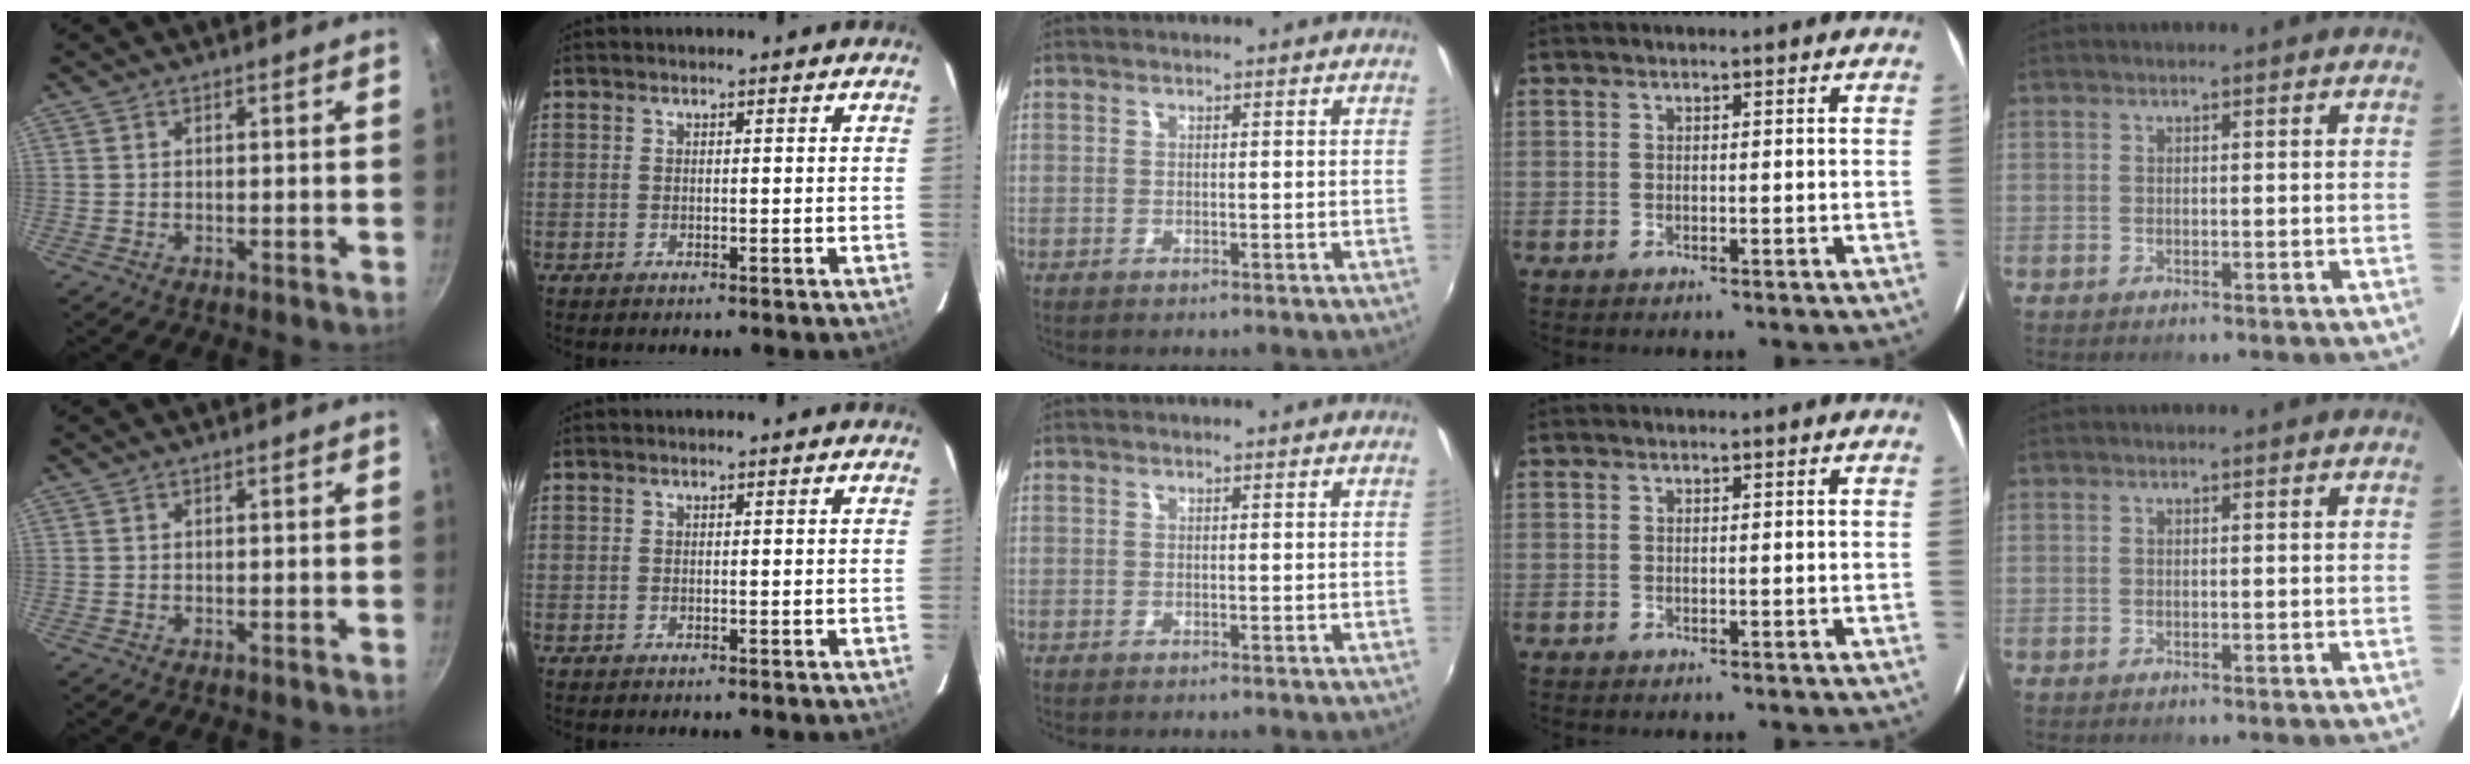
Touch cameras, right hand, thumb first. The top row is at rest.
{}